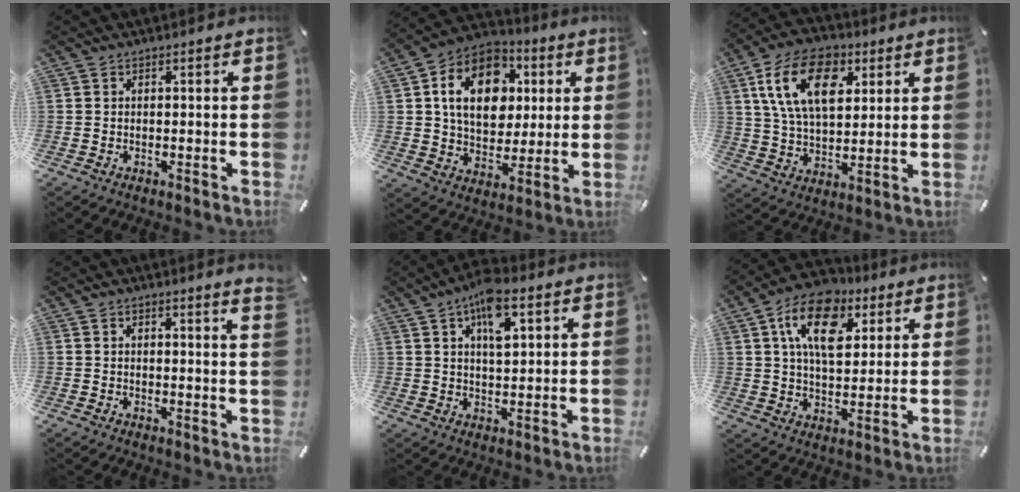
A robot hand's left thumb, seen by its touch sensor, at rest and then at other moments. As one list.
[{"total": 15.7, "force": [4.2, 12.1, 9.1], "torque": [-0.158, 0.002, 0.079]}, {"total": 16.8, "force": [6.6, 10.4, 11.4], "torque": [-0.222, -0.002, 0.116]}, {"total": 1.8, "force": [1.6, -0.1, 0.9], "torque": [-0.012, -0.007, 0.027]}, {"total": 9.0, "force": [4.6, 4.0, 6.6], "torque": [-0.107, -0.008, 0.077]}, {"total": 15.0, "force": [6.4, 9.4, 9.7], "torque": [-0.162, -0.011, 0.114]}]